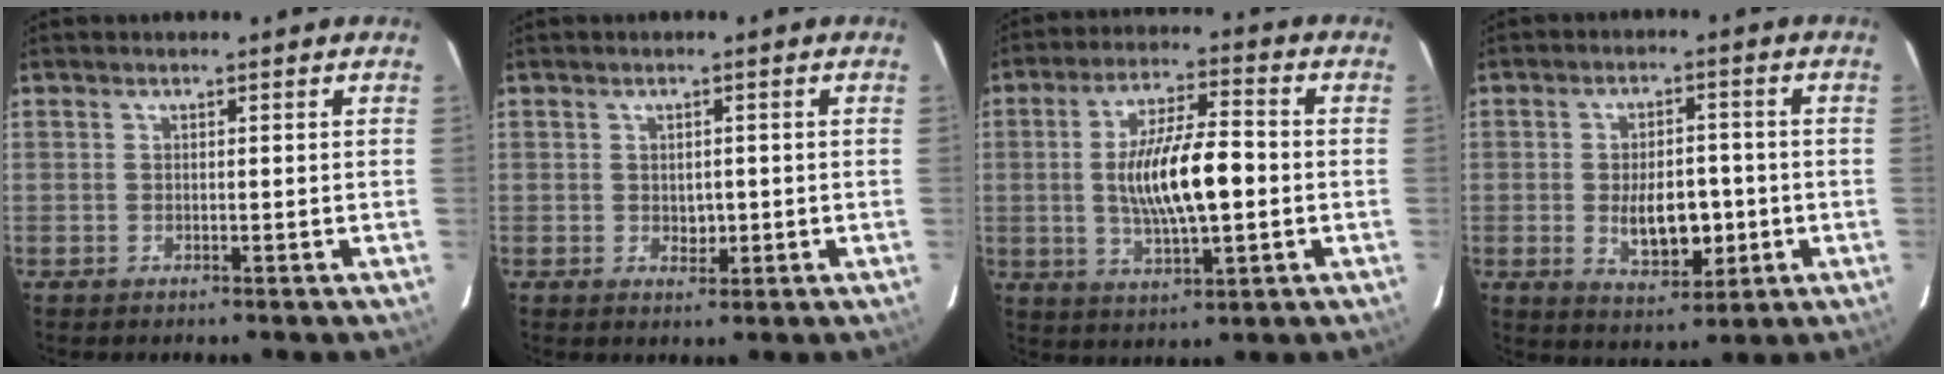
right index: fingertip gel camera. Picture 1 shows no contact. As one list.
[{"total": 2.0, "force": [-0.2, 1.4, 1.4], "torque": [-0.019, 0.000, 0.001]}, {"total": 12.4, "force": [-0.7, 3.0, 12.0], "torque": [-0.224, 0.006, -0.010]}, {"total": 8.3, "force": [-1.5, 4.2, 7.1], "torque": [-0.118, 0.001, -0.015]}]